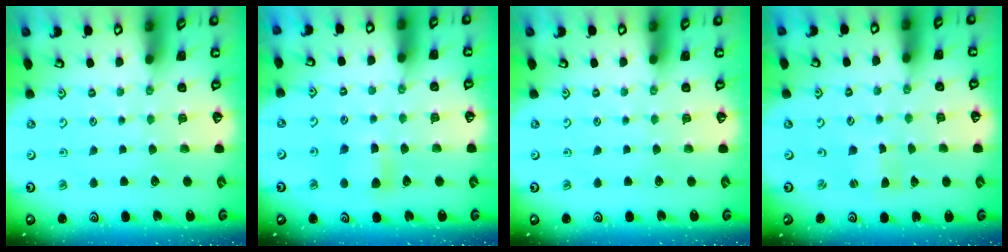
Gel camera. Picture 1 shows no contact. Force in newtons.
{"total": 5.2, "press": 5.2, "slide": 0.5}
{"total": 0.0}
{"total": 0.9, "press": 0.8, "slide": 0.2}